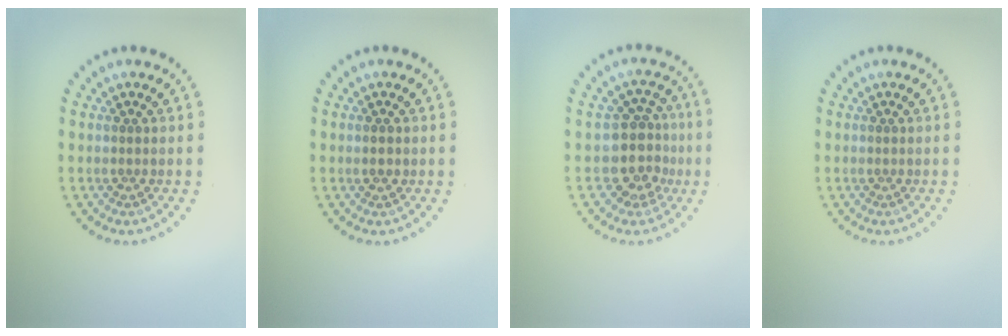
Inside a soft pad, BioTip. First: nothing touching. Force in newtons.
{"total": 1.2, "press": 1.2, "slide": 0.2}
{"total": 3.7, "press": 3.0, "slide": 2.2}
{"total": 0.0}